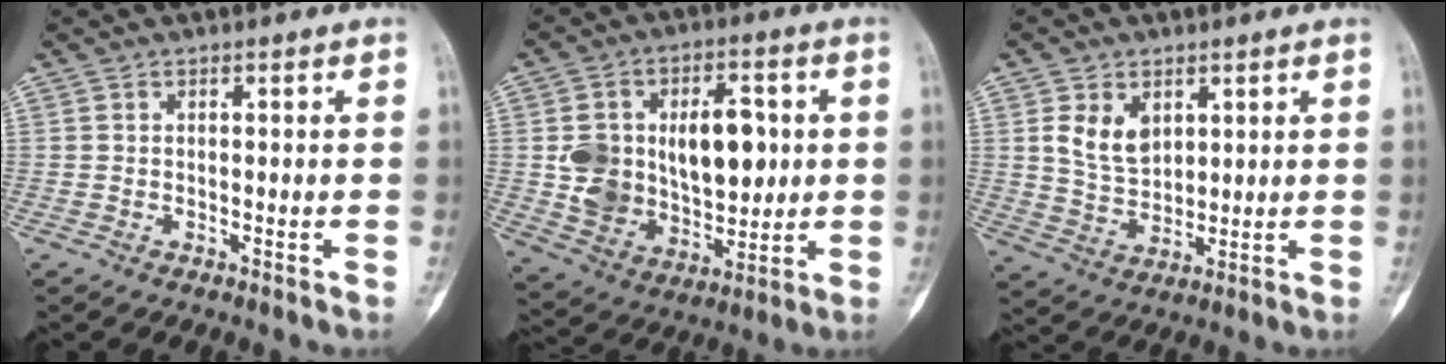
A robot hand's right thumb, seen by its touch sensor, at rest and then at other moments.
{"total": 18.3, "force": [2.0, 12.1, 13.5], "torque": [-0.181, 0.003, 0.051]}
{"total": 7.5, "force": [2.9, 5.2, 4.6], "torque": [-0.063, -0.019, 0.062]}